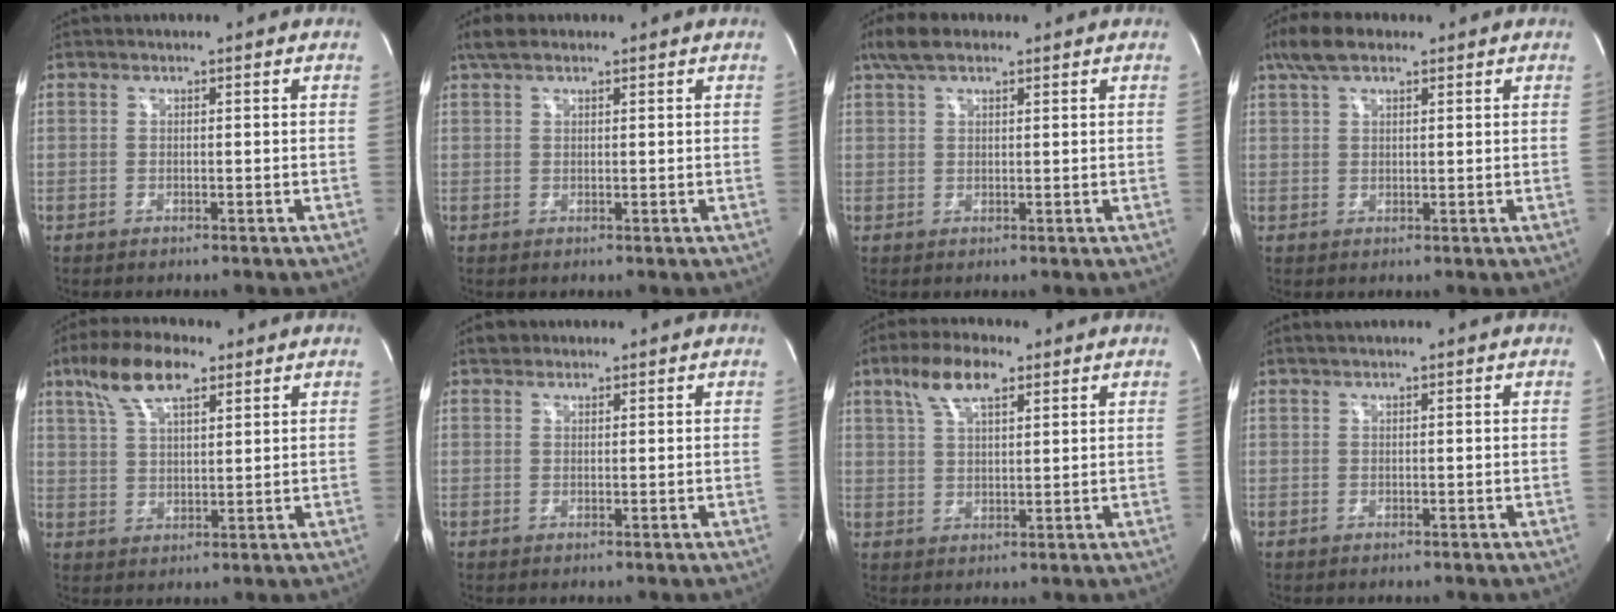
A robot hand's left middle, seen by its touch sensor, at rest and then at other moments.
{"total": 3.3, "force": [2.4, 1.3, 1.9], "torque": [-0.043, 0.022, 0.046]}
{"total": 5.0, "force": [3.5, 1.8, 3.1], "torque": [-0.069, 0.024, 0.067]}
{"total": 5.8, "force": [4.0, 2.1, 3.7], "torque": [-0.079, 0.024, 0.075]}
{"total": 9.6, "force": [5.9, 3.1, 6.9], "torque": [-0.139, 0.022, 0.113]}
{"total": 1.6, "force": [1.1, 1.0, 0.2], "torque": [-0.002, 0.012, 0.016]}
{"total": 7.5, "force": [4.4, 2.4, 5.5], "torque": [-0.114, 0.018, 0.084]}
{"total": 1.2, "force": [0.9, 0.0, 0.7], "torque": [-0.012, 0.013, 0.018]}